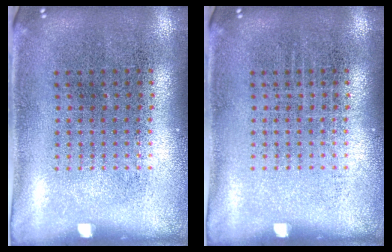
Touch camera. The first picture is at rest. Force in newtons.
{"total": 0.0}